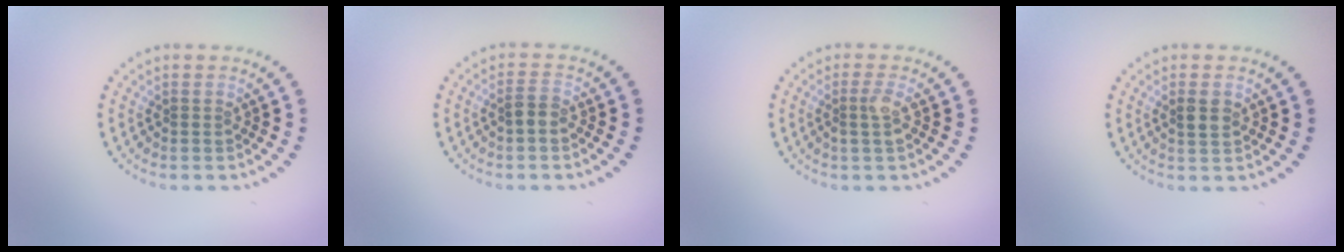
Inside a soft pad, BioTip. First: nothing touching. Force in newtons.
{"total": 1.5, "press": 1.3, "slide": 0.7}
{"total": 1.7, "press": 1.4, "slide": 1.0}
{"total": 1.6, "press": 1.6, "slide": 0.4}